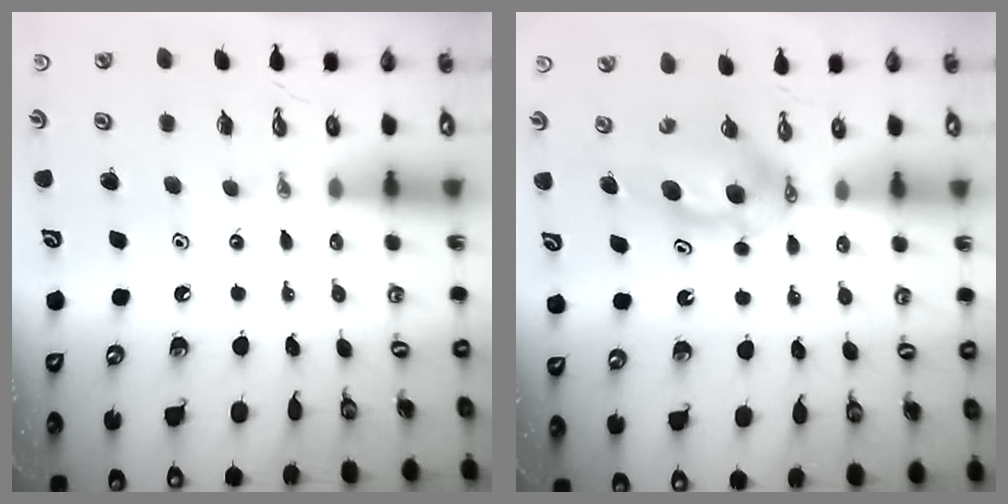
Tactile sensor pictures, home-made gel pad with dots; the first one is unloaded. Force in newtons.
{"total": 5.9, "press": 5.8, "slide": 1.1}